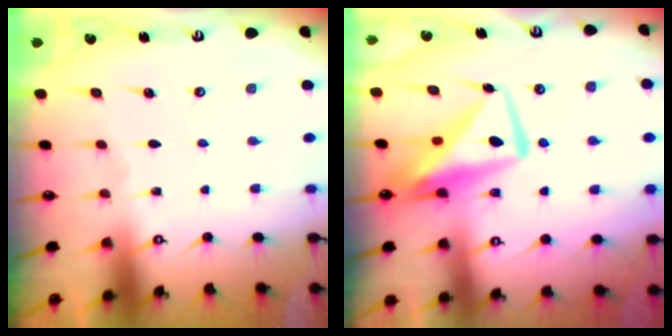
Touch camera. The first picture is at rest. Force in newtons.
{"total": 9.8, "press": 9.7, "slide": 1.3}